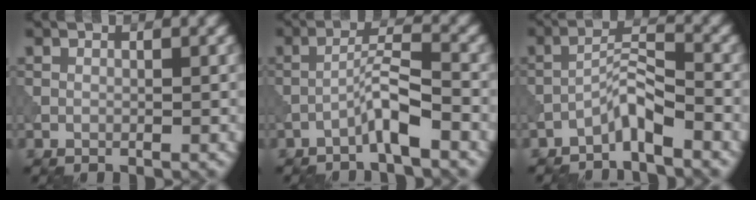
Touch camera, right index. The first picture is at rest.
{"total": 3.2, "force": [-2.0, 0.1, 2.6], "torque": [-0.048, 0.019, -0.043]}
{"total": 3.1, "force": [-2.4, 0.4, 1.9], "torque": [-0.036, 0.017, -0.050]}